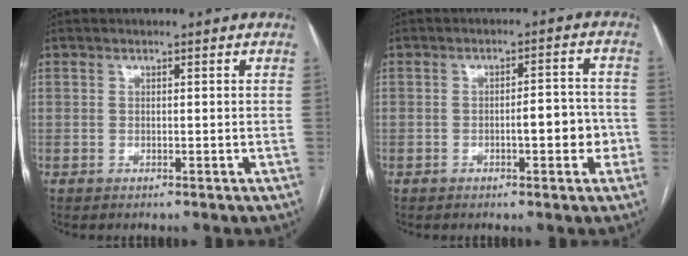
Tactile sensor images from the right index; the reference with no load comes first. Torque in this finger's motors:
{"motor_torque": [0.86, -0.18, 0.41, 0.07]}